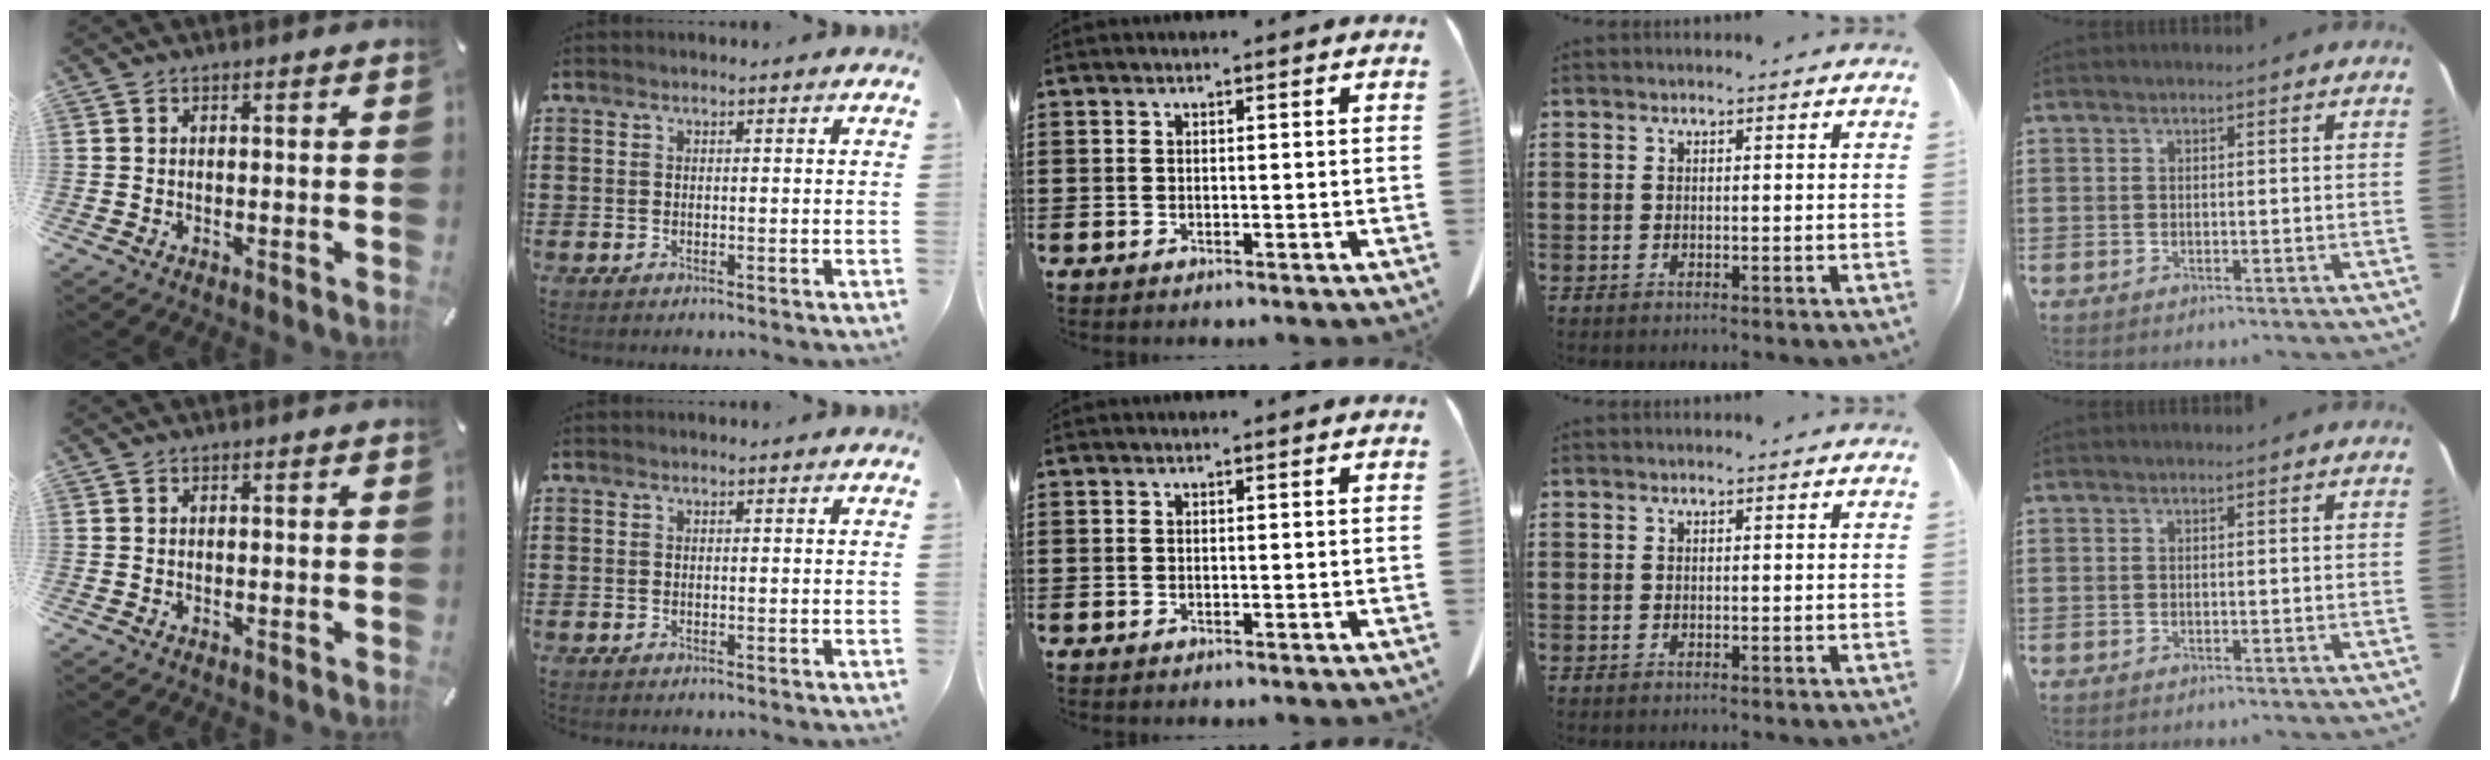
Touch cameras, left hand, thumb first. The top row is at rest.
{}